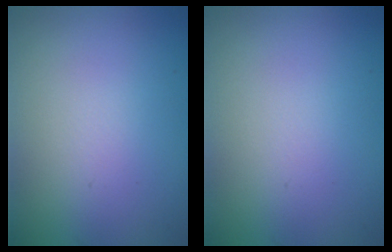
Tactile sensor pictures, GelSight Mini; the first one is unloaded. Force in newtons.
{"total": 0.0}